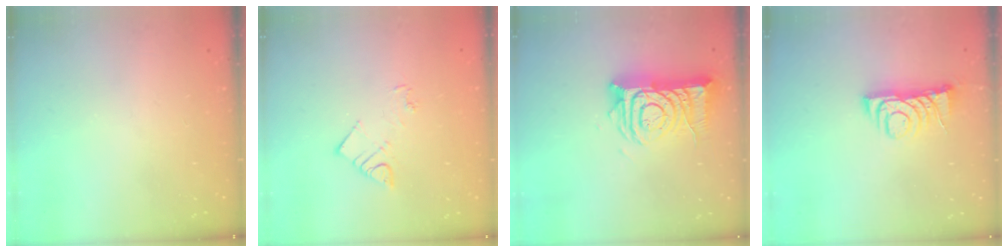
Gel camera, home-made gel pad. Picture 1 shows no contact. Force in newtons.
{"total": 5.0, "press": 5.0, "slide": 0.2}
{"total": 14.2, "press": 14.1, "slide": 1.2}
{"total": 7.0, "press": 7.0, "slide": 0.7}